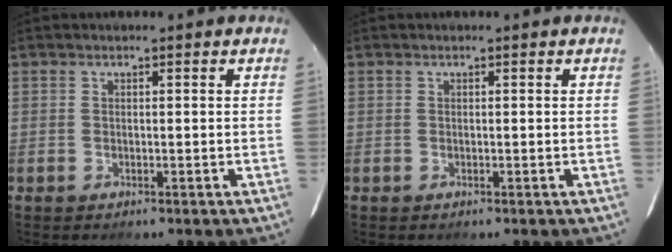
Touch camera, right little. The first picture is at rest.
{"total": 0.0}